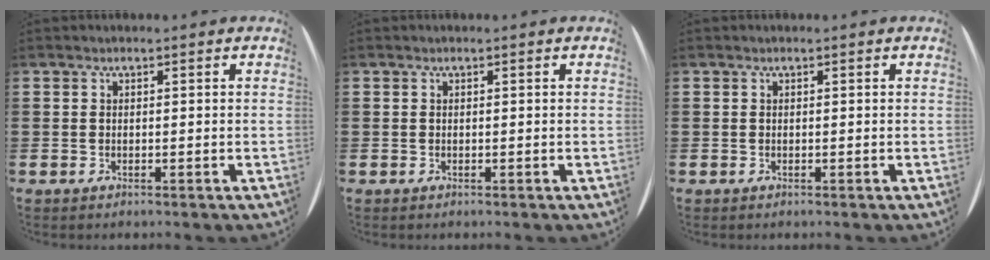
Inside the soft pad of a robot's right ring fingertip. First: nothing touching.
{"total": 0.0}
{"total": 0.0}